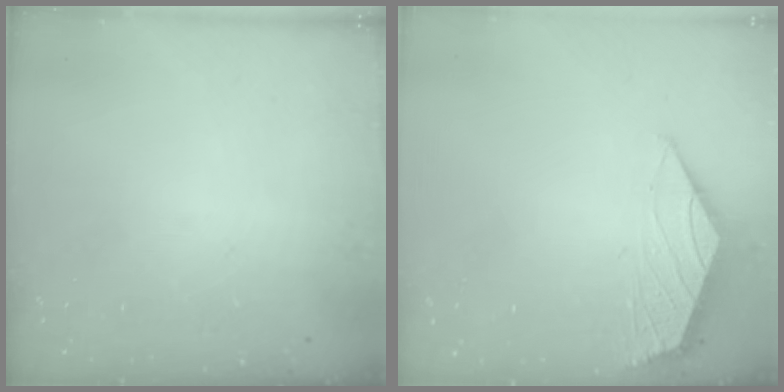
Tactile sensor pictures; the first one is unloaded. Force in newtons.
{"total": 1.5, "press": 1.5, "slide": 0.4}